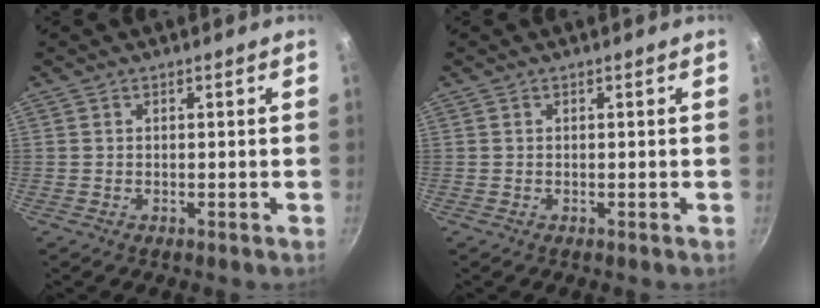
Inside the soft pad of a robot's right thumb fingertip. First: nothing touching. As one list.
[{"total": 0.0}]